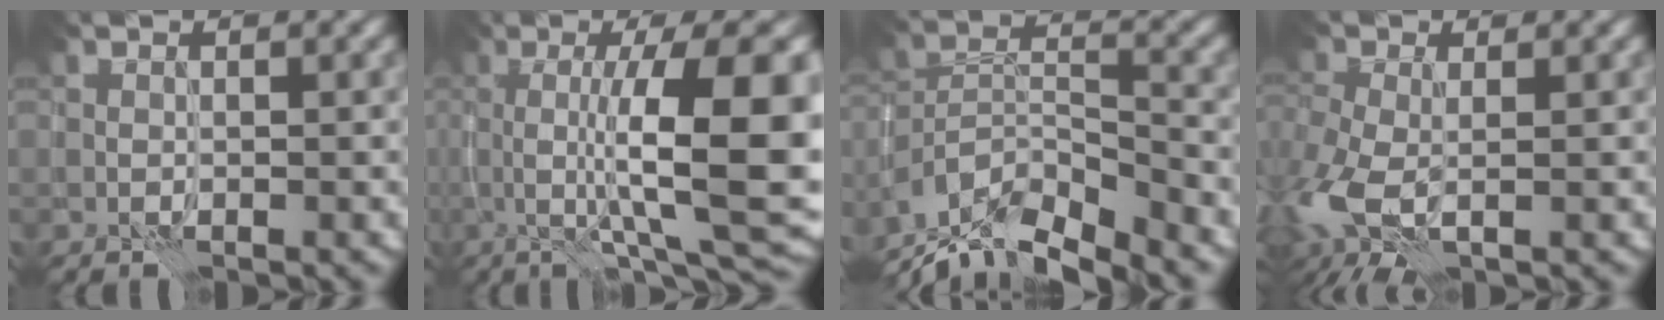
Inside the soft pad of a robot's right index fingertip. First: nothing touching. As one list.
[{"total": 12.6, "force": [0.4, 3.4, 12.2], "torque": [-0.164, 0.006, 0.014]}, {"total": 9.7, "force": [-8.4, 2.8, 4.0], "torque": [-0.070, 0.003, -0.143]}, {"total": 5.7, "force": [-1.7, 3.2, 4.4], "torque": [-0.111, -0.016, -0.035]}]